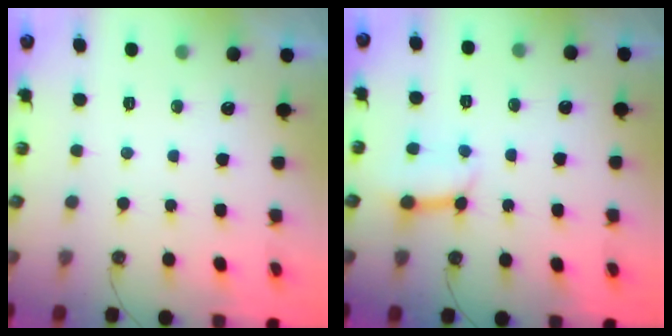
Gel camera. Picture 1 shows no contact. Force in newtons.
{"total": 8.4, "press": 8.3, "slide": 0.9}